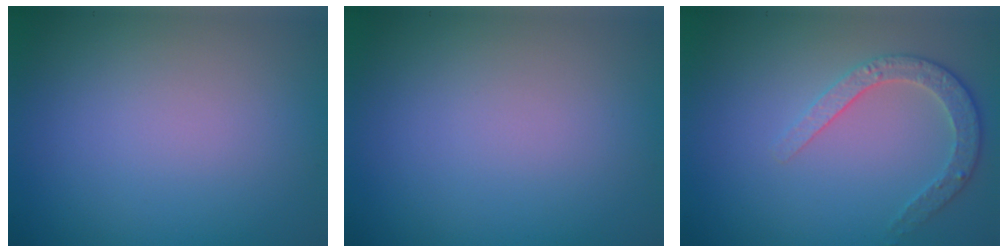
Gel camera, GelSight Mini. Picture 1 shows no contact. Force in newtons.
{"total": 0.0}
{"total": 2.9, "press": 2.8, "slide": 0.7}